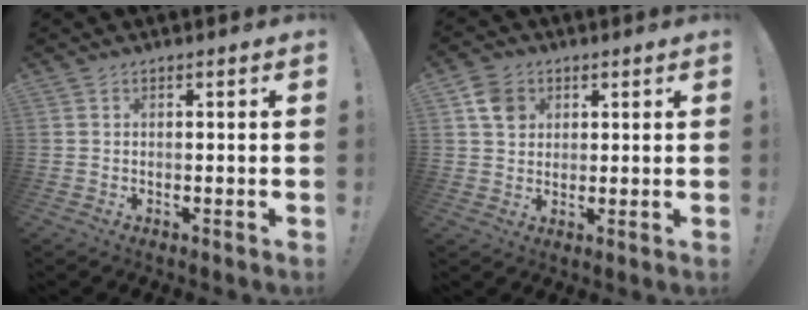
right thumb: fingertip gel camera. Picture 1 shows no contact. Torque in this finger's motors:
{"motor_torque": [0.42, 1.03, 0.35, -0.24, -0.01]}